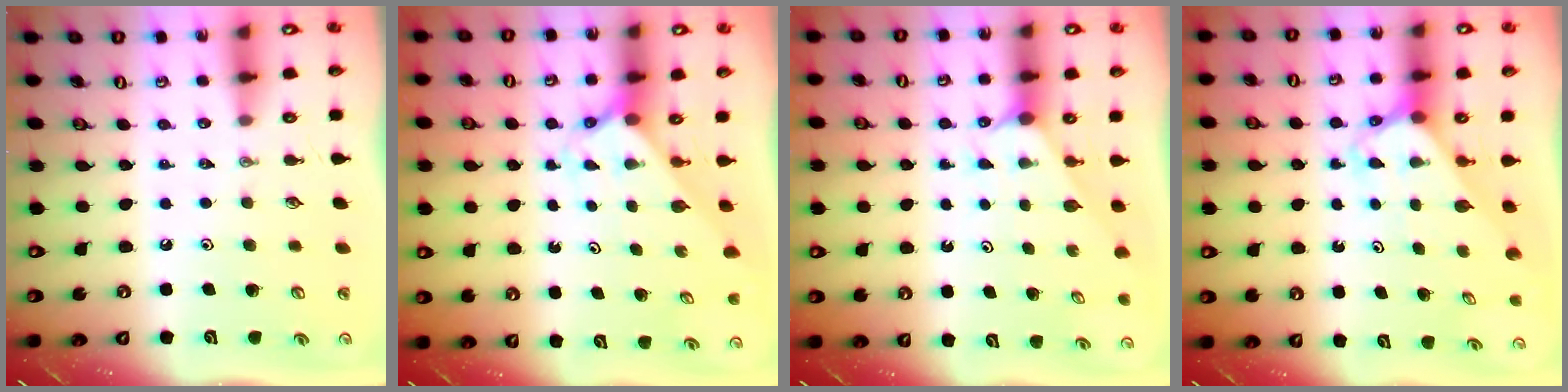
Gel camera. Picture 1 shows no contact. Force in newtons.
{"total": 2.1, "press": 2.1, "slide": 0.1}
{"total": 2.0, "press": 2.0, "slide": 0.3}
{"total": 2.6, "press": 2.6, "slide": 0.2}